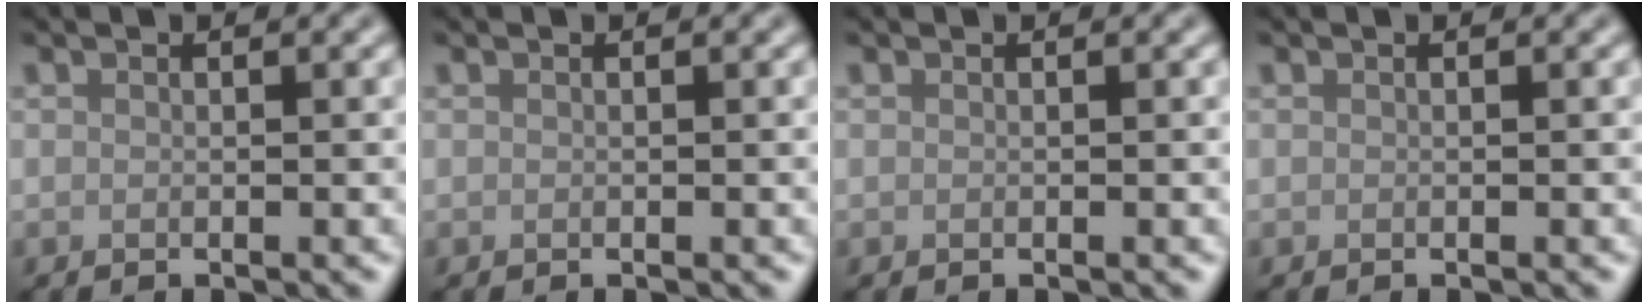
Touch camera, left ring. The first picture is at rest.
{"total": 0.0}
{"total": 0.0}
{"total": 0.0}